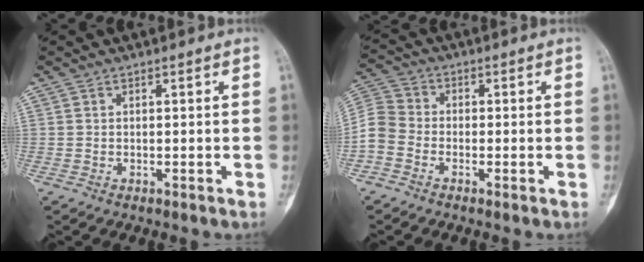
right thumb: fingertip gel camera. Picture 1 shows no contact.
{"total": 6.1, "force": [-2.3, 4.9, 2.8], "torque": [-0.052, 0.018, -0.059]}